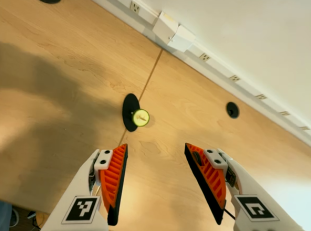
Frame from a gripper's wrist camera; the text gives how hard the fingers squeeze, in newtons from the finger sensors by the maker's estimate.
{"total": 0.0}